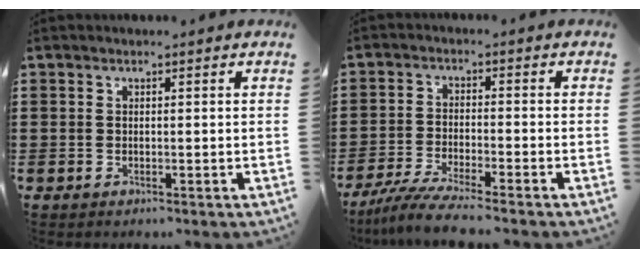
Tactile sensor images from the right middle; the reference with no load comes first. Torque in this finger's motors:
{"motor_torque": [1.18, -0.95, 0.14, 0.06]}